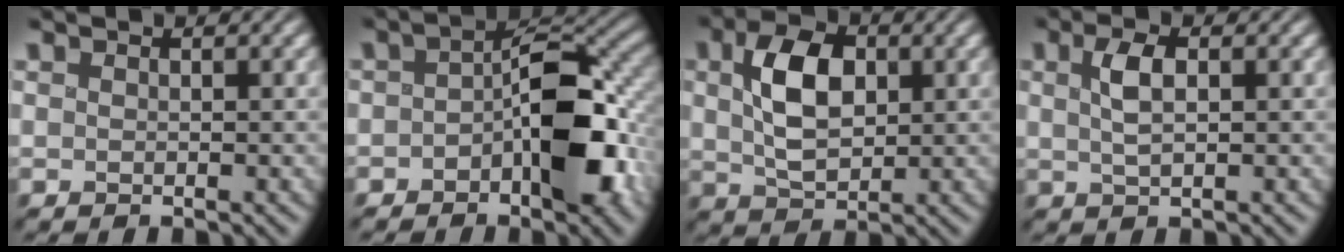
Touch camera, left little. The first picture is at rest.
{"total": 8.1, "force": [-2.6, 4.0, 6.5], "torque": [-0.102, 0.009, -0.028]}
{"total": 4.9, "force": [0.4, 2.9, 3.9], "torque": [-0.094, 0.004, 0.024]}
{"total": 1.7, "force": [-0.1, 0.4, 1.6], "torque": [-0.054, 0.001, 0.018]}